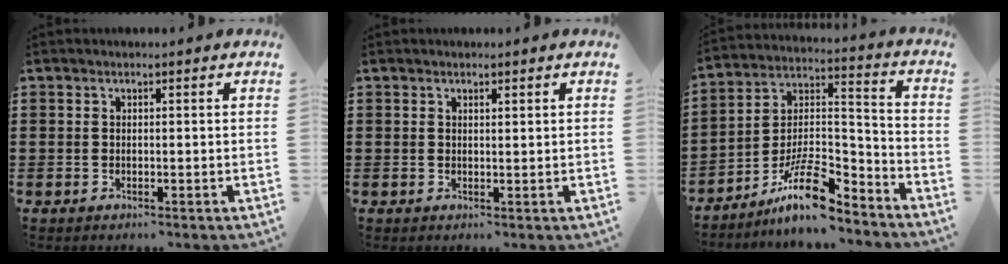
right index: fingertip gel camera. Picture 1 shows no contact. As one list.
[{"total": 0.6, "force": [0.5, 0.2, 0.3], "torque": [-0.007, 0.001, 0.010]}, {"total": 12.0, "force": [-8.8, 3.8, 7.3], "torque": [-0.132, 0.032, -0.164]}]